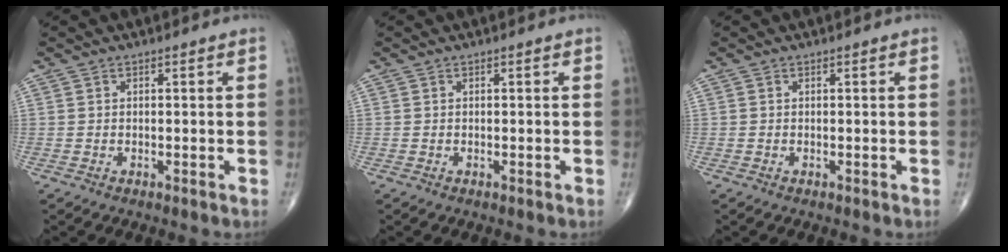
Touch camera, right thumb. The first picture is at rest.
{"total": 0.0}
{"total": 0.0}